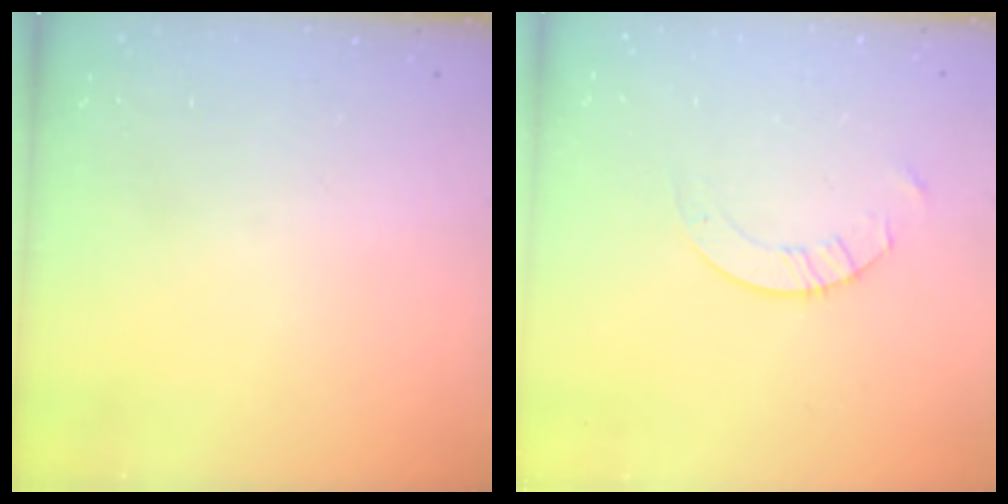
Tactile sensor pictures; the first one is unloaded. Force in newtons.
{"total": 2.0, "press": 2.0, "slide": 0.2}